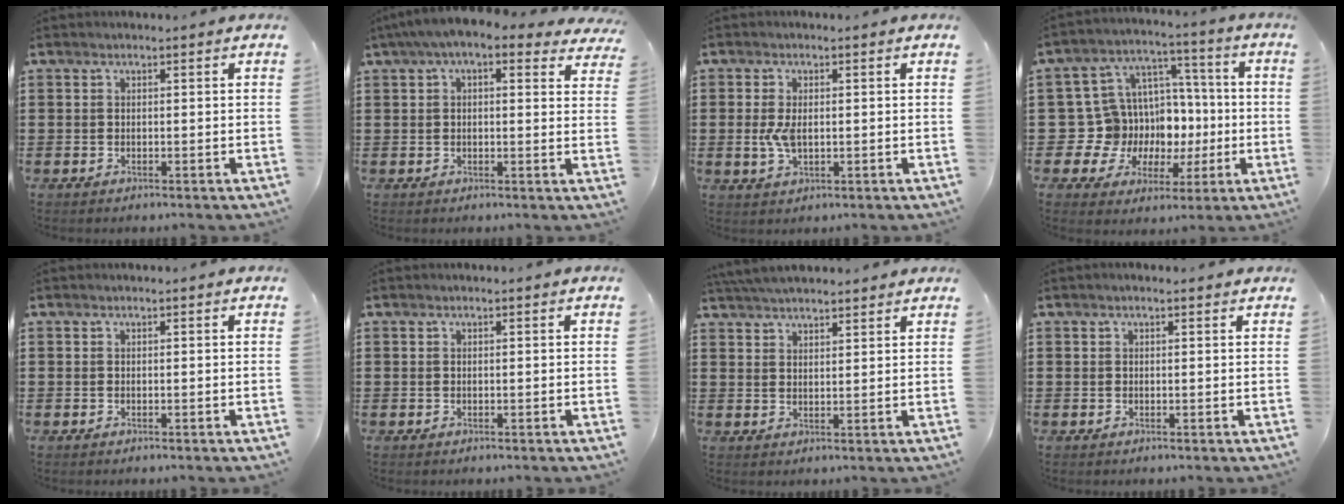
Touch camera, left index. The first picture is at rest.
{"total": 5.3, "force": [3.3, 1.5, 3.9], "torque": [-0.083, 0.000, 0.057]}
{"total": 3.9, "force": [-0.1, 2.0, 3.3], "torque": [-0.088, -0.002, -0.010]}
{"total": 11.6, "force": [-1.2, 11.2, 3.0], "torque": [-0.106, -0.016, -0.007]}
{"total": 0.0}
{"total": 0.0}
{"total": 4.6, "force": [4.4, 0.5, 1.2], "torque": [-0.036, -0.005, 0.084]}
{"total": 0.6, "force": [0.3, 0.3, 0.3], "torque": [-0.007, 0.005, 0.005]}